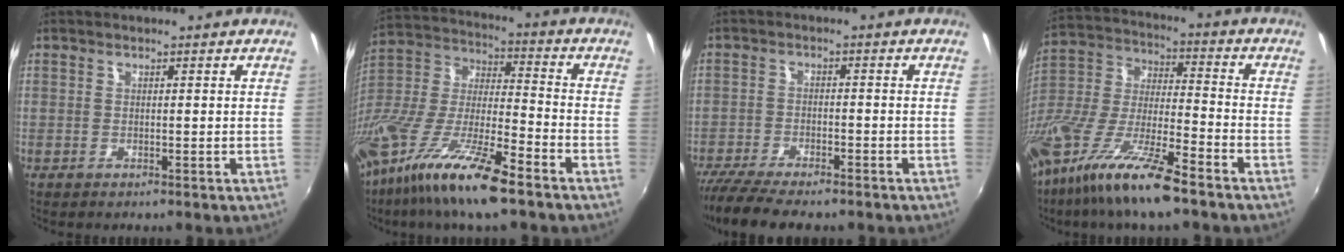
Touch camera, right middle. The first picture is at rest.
{"total": 21.2, "force": [-14.1, 3.6, 15.5], "torque": [-0.299, -0.034, -0.267]}
{"total": 11.5, "force": [-9.7, 2.4, 5.6], "torque": [-0.134, -0.040, -0.165]}
{"total": 19.5, "force": [-13.2, 3.6, 14.0], "torque": [-0.276, -0.029, -0.250]}